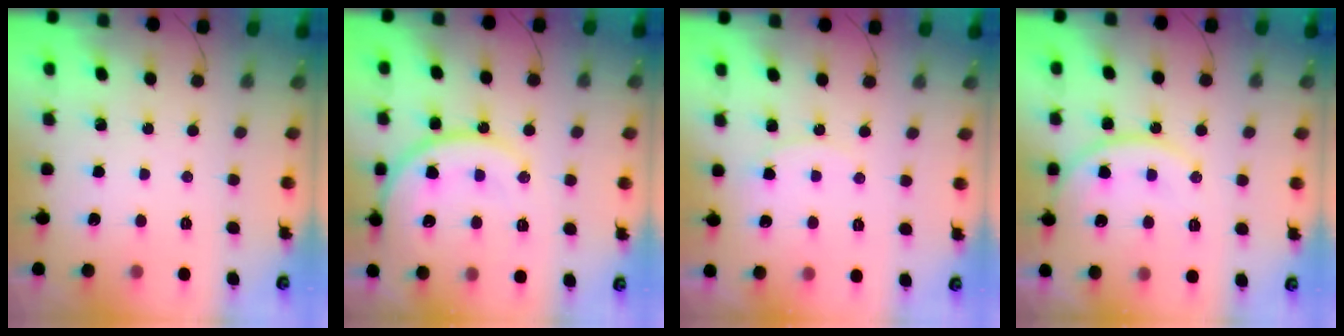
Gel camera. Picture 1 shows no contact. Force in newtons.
{"total": 15.8, "press": 15.6, "slide": 2.1}
{"total": 6.6, "press": 6.6, "slide": 0.7}
{"total": 13.5, "press": 13.3, "slide": 1.8}